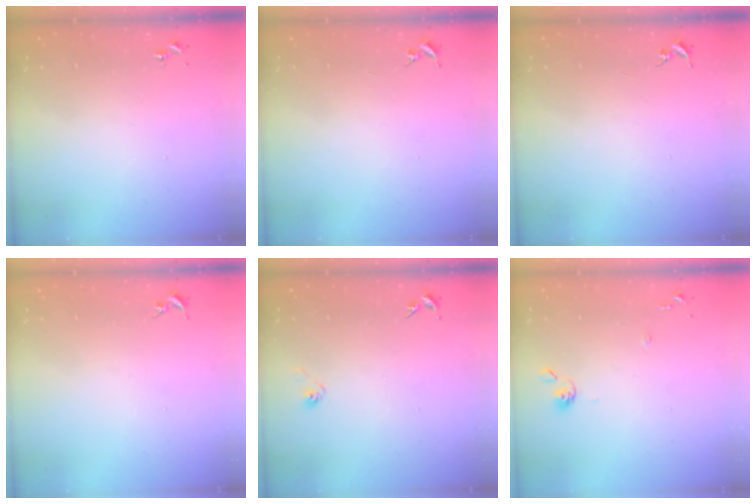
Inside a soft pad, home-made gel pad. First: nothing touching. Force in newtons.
{"total": 0.0}
{"total": 0.0}
{"total": 0.0}
{"total": 2.8, "press": 2.6, "slide": 1.1}
{"total": 6.6, "press": 6.6, "slide": 0.6}